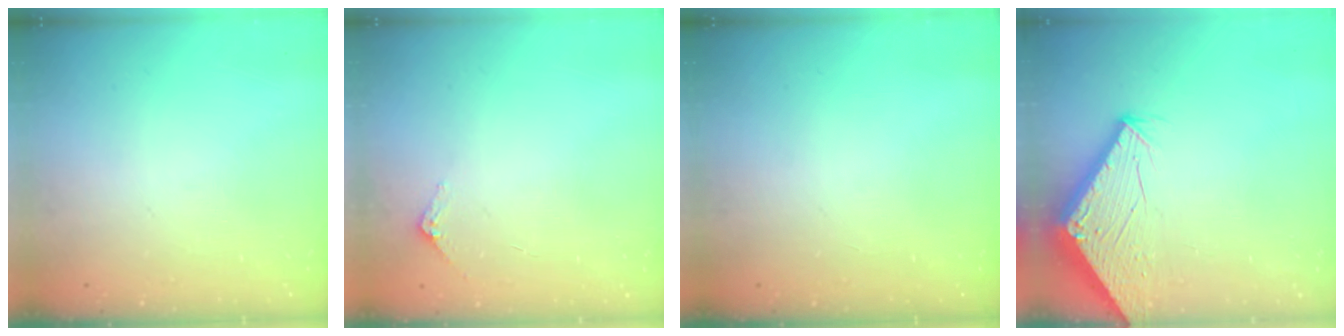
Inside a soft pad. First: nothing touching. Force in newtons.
{"total": 2.9, "press": 2.9, "slide": 0.2}
{"total": 0.0}
{"total": 2.7, "press": 2.7, "slide": 0.1}